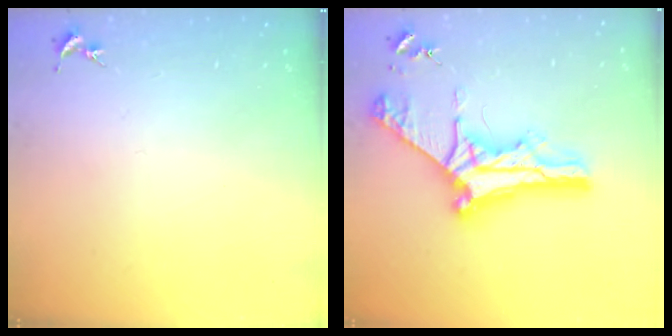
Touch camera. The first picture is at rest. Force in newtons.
{"total": 10.1, "press": 10.1, "slide": 1.0}